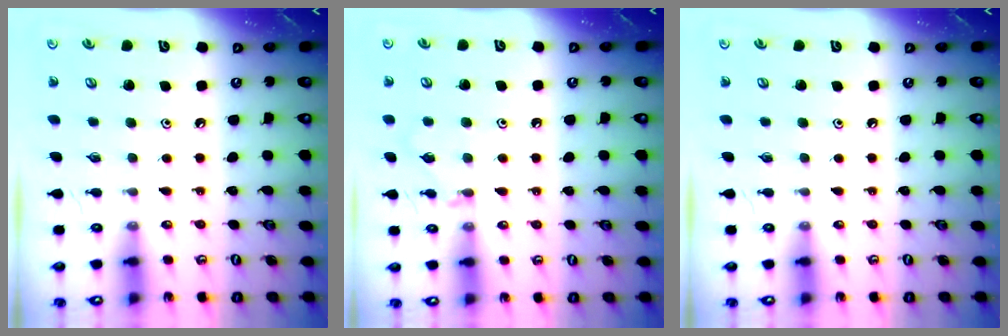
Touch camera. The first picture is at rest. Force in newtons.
{"total": 5.0, "press": 5.0, "slide": 0.7}
{"total": 0.0}